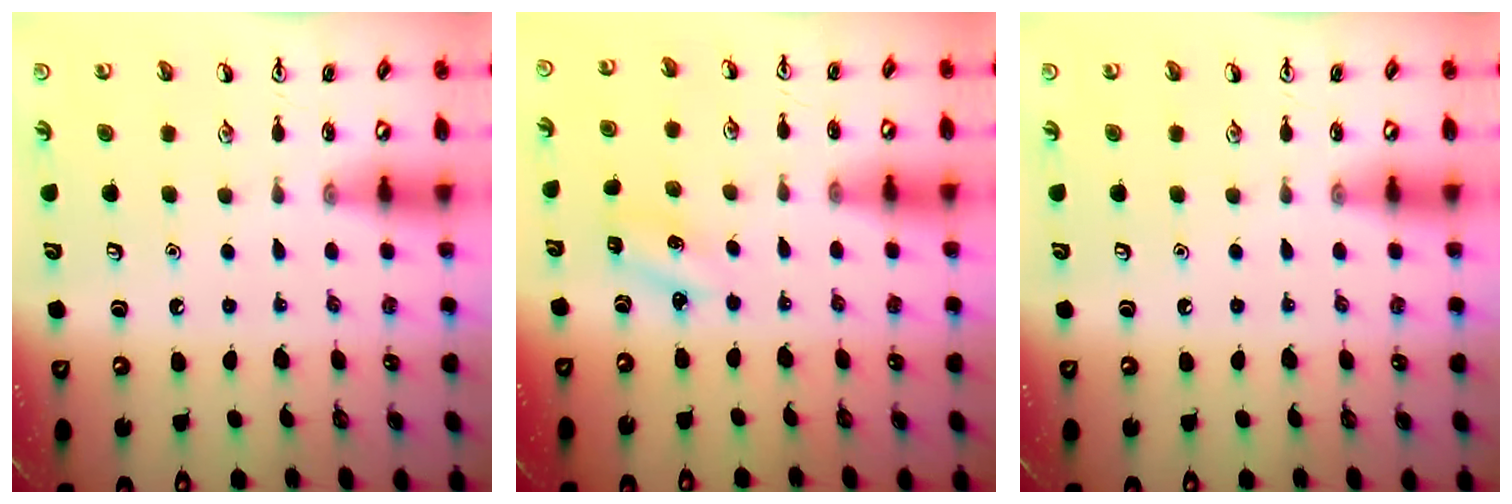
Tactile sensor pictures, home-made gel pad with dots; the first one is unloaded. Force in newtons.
{"total": 2.2, "press": 2.1, "slide": 0.8}
{"total": 0.0}